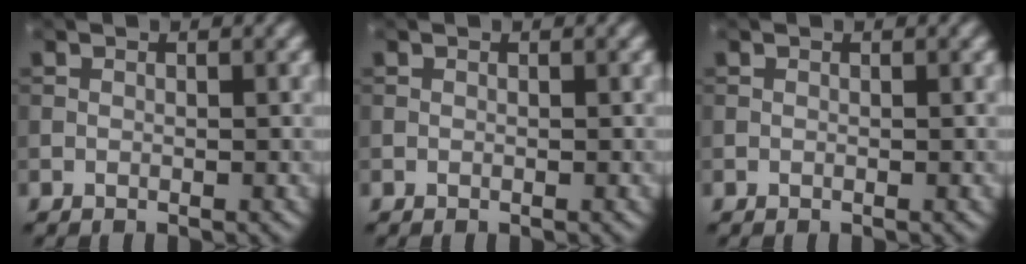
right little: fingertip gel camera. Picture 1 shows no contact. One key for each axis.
{"total": 0.0}
{"total": 0.0}